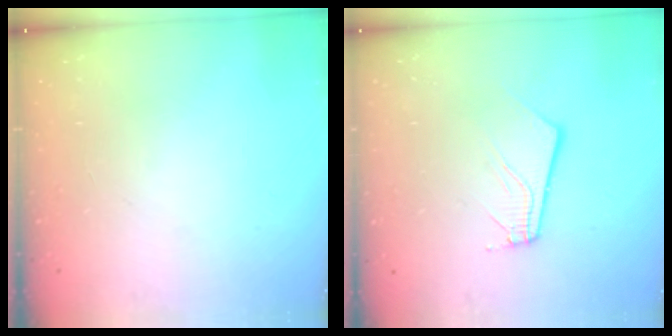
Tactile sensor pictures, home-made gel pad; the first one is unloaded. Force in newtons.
{"total": 3.8, "press": 3.8, "slide": 0.3}